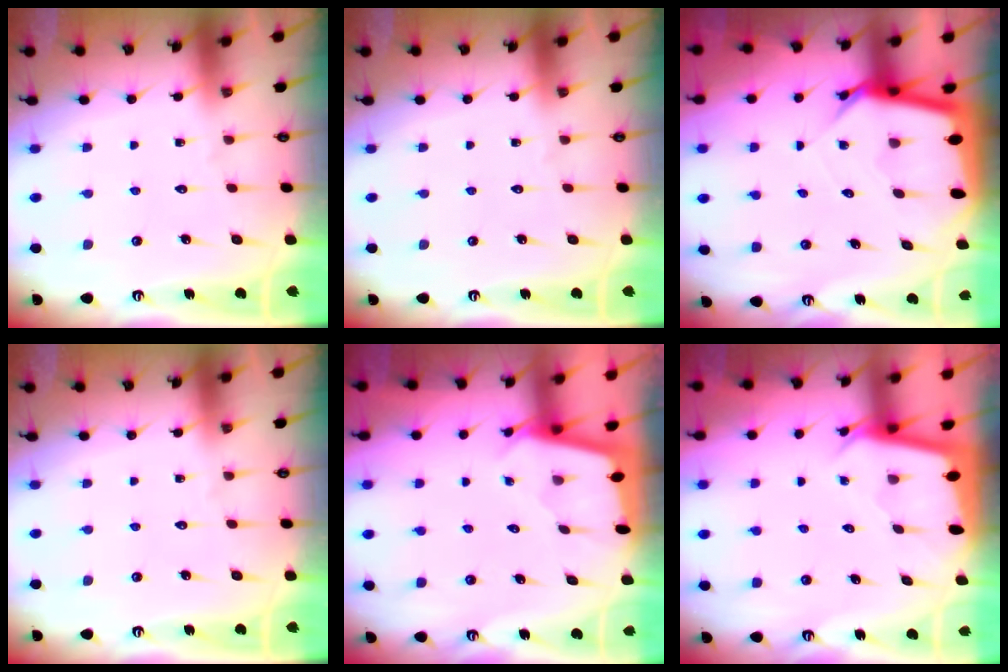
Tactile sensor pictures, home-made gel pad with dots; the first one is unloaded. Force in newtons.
{"total": 0.0}
{"total": 7.4, "press": 7.4, "slide": 0.7}
{"total": 0.0}
{"total": 1.9, "press": 1.9, "slide": 0.1}
{"total": 2.0, "press": 2.0, "slide": 0.0}